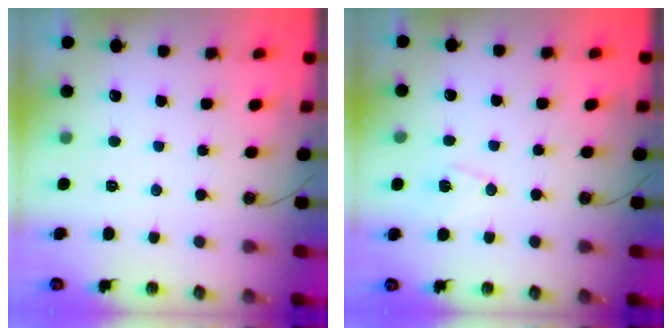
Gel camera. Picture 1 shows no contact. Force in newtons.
{"total": 7.1, "press": 6.8, "slide": 1.9}